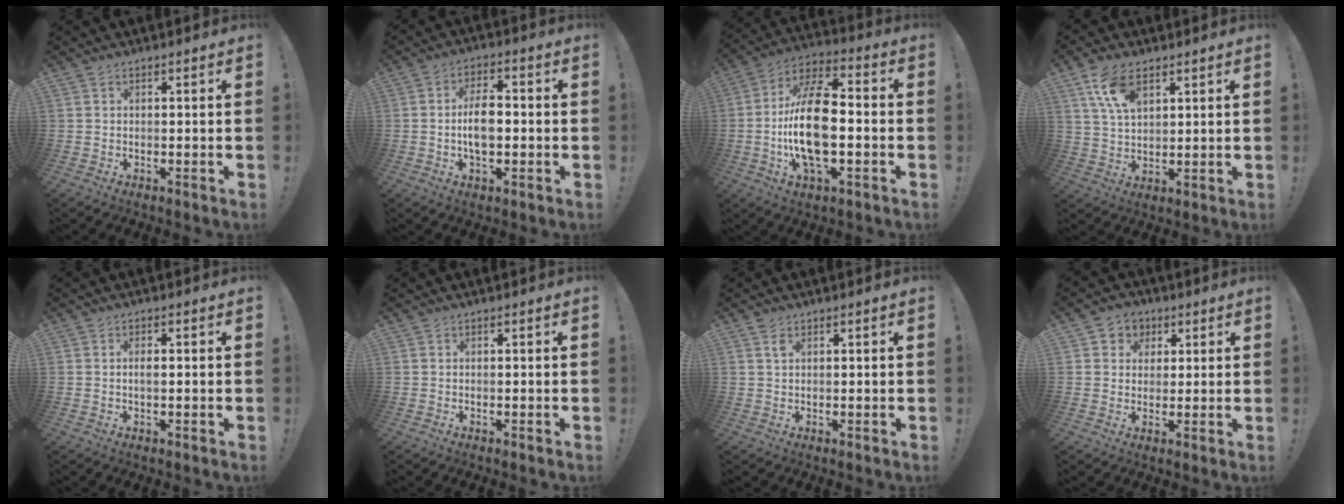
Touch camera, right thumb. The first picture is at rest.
{"total": 8.3, "force": [-1.0, 4.4, 6.9], "torque": [-0.130, 0.008, -0.022]}
{"total": 19.3, "force": [-2.6, 8.8, 17.0], "torque": [-0.333, 0.004, -0.046]}
{"total": 9.9, "force": [5.4, 5.3, 6.4], "torque": [-0.115, -0.014, 0.103]}
{"total": 1.7, "force": [-0.3, 0.4, 1.6], "torque": [-0.027, 0.001, -0.006]}
{"total": 0.0}
{"total": 1.8, "force": [1.0, 0.8, 1.3], "torque": [-0.029, 0.002, 0.018]}
{"total": 5.5, "force": [1.2, 5.3, 1.0], "torque": [-0.009, -0.004, 0.024]}